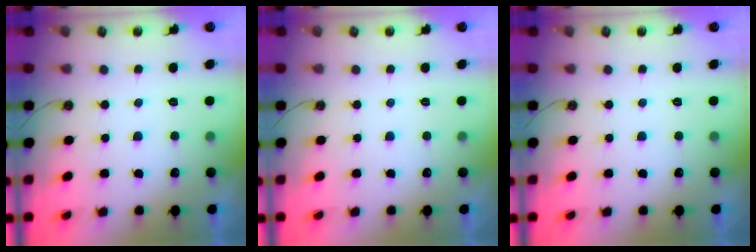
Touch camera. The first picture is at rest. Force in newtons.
{"total": 0.0}
{"total": 0.0}